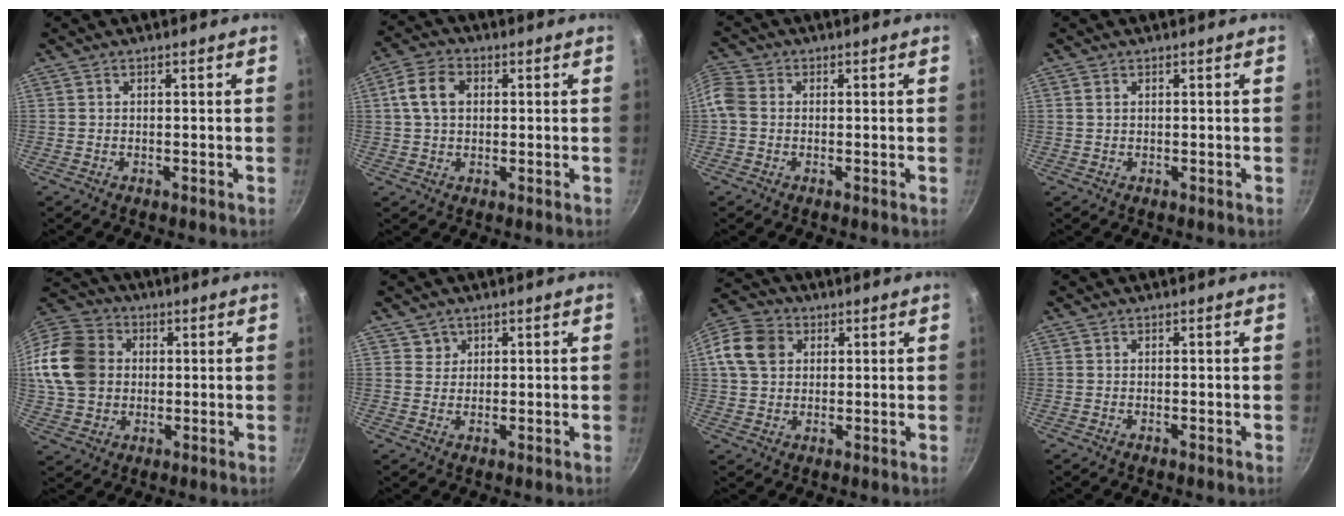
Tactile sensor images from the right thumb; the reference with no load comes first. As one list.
[{"total": 7.4, "force": [1.4, 5.4, 4.9], "torque": [-0.085, 0.014, 0.016]}, {"total": 4.7, "force": [-0.4, 3.8, 2.6], "torque": [-0.060, 0.011, -0.026]}, {"total": 0.9, "force": [0.3, 0.7, 0.5], "torque": [-0.010, 0.002, 0.005]}, {"total": 18.8, "force": [2.0, 15.6, 10.2], "torque": [-0.199, 0.028, 0.032]}, {"total": 2.2, "force": [1.1, 1.9, 0.0], "torque": [0.023, 0.002, 0.015]}, {"total": 11.4, "force": [2.8, 9.2, 6.0], "torque": [-0.108, 0.017, 0.038]}, {"total": 0.0}]